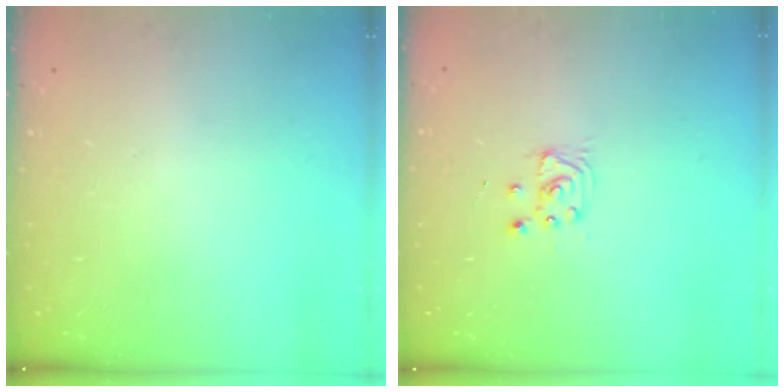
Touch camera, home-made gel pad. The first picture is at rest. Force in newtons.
{"total": 2.9, "press": 2.9, "slide": 0.4}